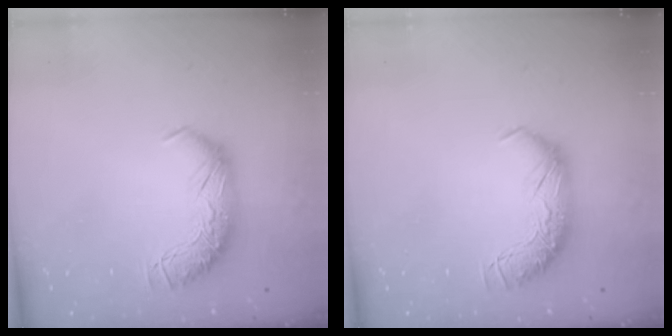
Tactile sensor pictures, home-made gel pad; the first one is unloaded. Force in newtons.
{"total": 0.0}